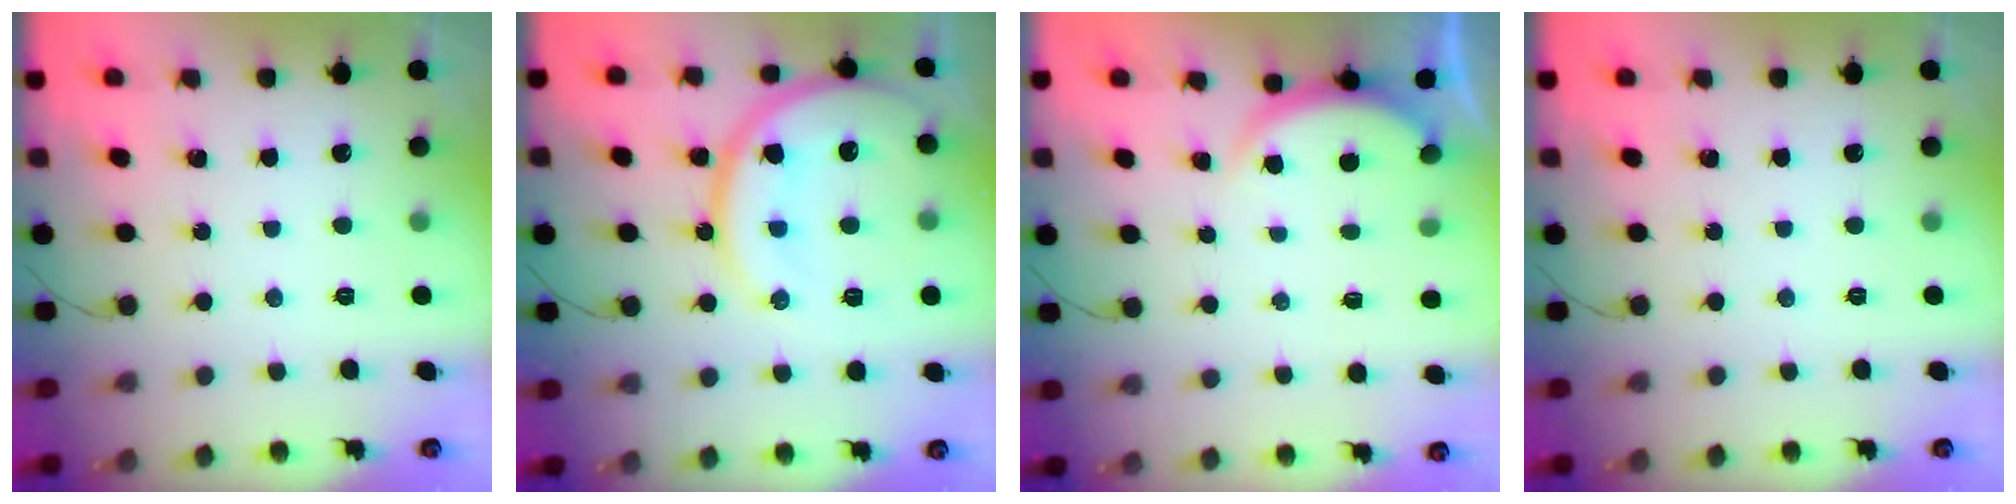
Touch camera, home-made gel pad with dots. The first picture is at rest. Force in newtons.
{"total": 17.3, "press": 17.2, "slide": 1.5}
{"total": 2.2, "press": 2.2, "slide": 0.6}
{"total": 0.0}